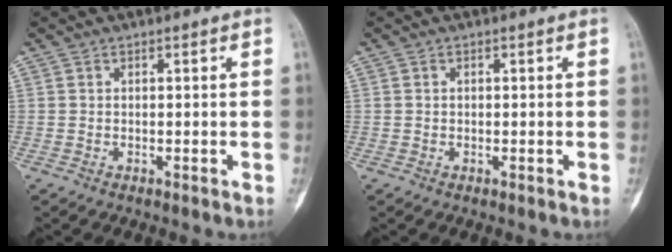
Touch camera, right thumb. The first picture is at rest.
{"total": 0.5, "force": [0.0, 0.5, 0.2], "torque": [0.001, 0.002, -0.002]}